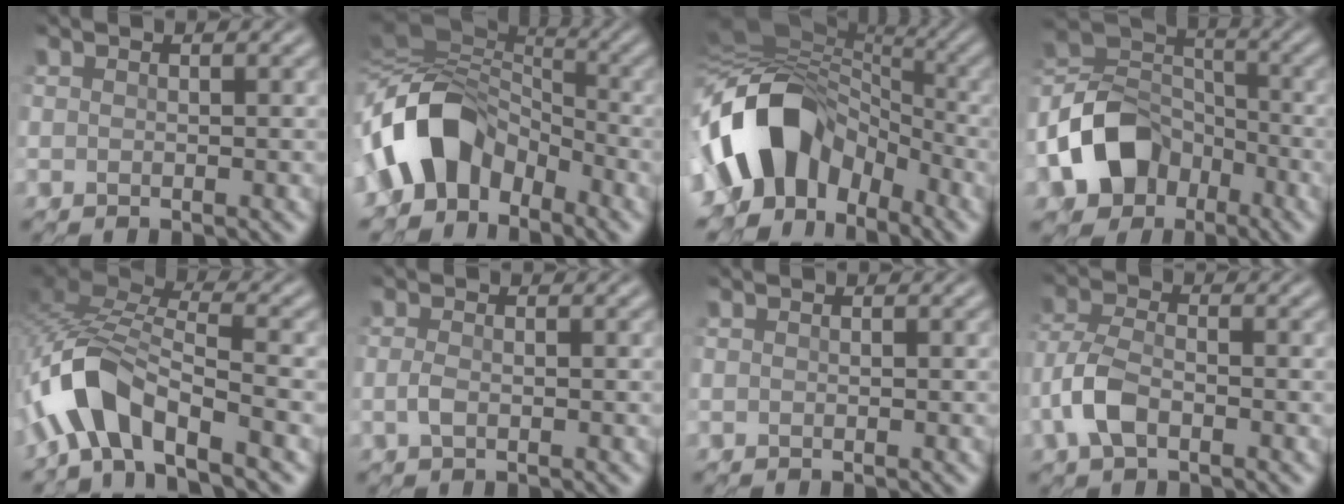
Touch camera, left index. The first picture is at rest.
{"total": 8.5, "force": [-4.3, 5.2, 5.2], "torque": [-0.088, 0.008, -0.091]}
{"total": 12.7, "force": [-5.0, 8.9, 7.5], "torque": [-0.145, 0.003, -0.101]}
{"total": 8.9, "force": [-4.9, 6.2, 4.2], "torque": [-0.085, -0.003, -0.101]}
{"total": 6.3, "force": [-4.8, 1.3, 3.9], "torque": [-0.075, 0.007, -0.102]}
{"total": 1.0, "force": [-0.5, 0.1, 0.8], "torque": [-0.027, 0.000, -0.010]}
{"total": 0.0}
{"total": 3.7, "force": [-2.2, 1.5, 2.6], "torque": [-0.068, 0.005, -0.050]}